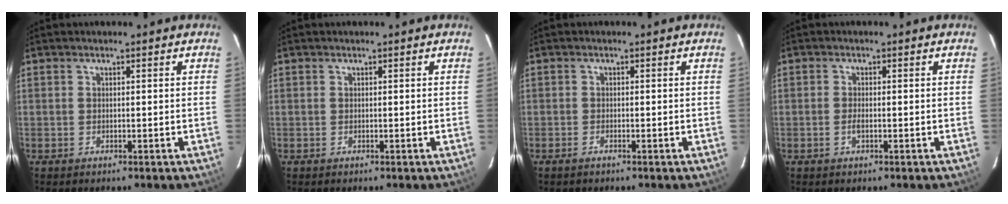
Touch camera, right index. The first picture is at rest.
{"total": 0.0}
{"total": 0.9, "force": [-0.8, 0.2, 0.5], "torque": [-0.015, 0.000, -0.018]}
{"total": 1.5, "force": [-0.5, 0.6, 1.3], "torque": [-0.027, 0.000, -0.011]}